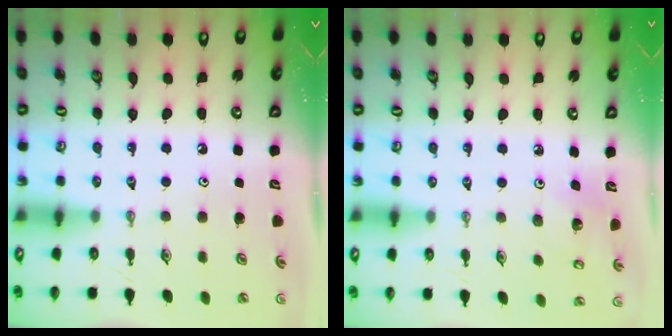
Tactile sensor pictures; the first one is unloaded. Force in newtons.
{"total": 3.8, "press": 3.6, "slide": 1.3}